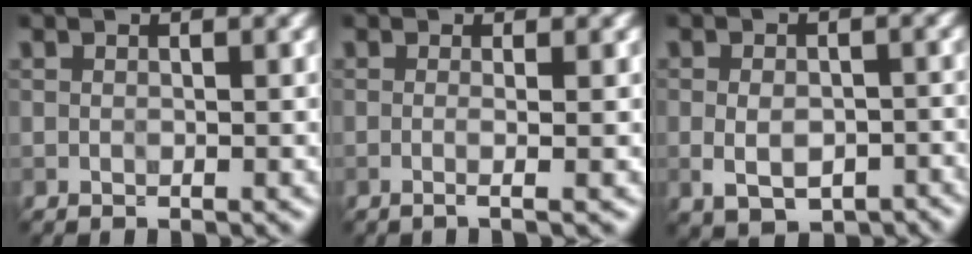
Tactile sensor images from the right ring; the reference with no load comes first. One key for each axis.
{"total": 3.1, "fx": 0.4, "fy": 1.5, "fz": 2.6, "tx": -0.015, "ty": 0.001, "tz": -0.026}
{"total": 5.6, "fx": -1.9, "fy": 3.6, "fz": 3.8, "tx": -0.055, "ty": -0.009, "tz": -0.023}